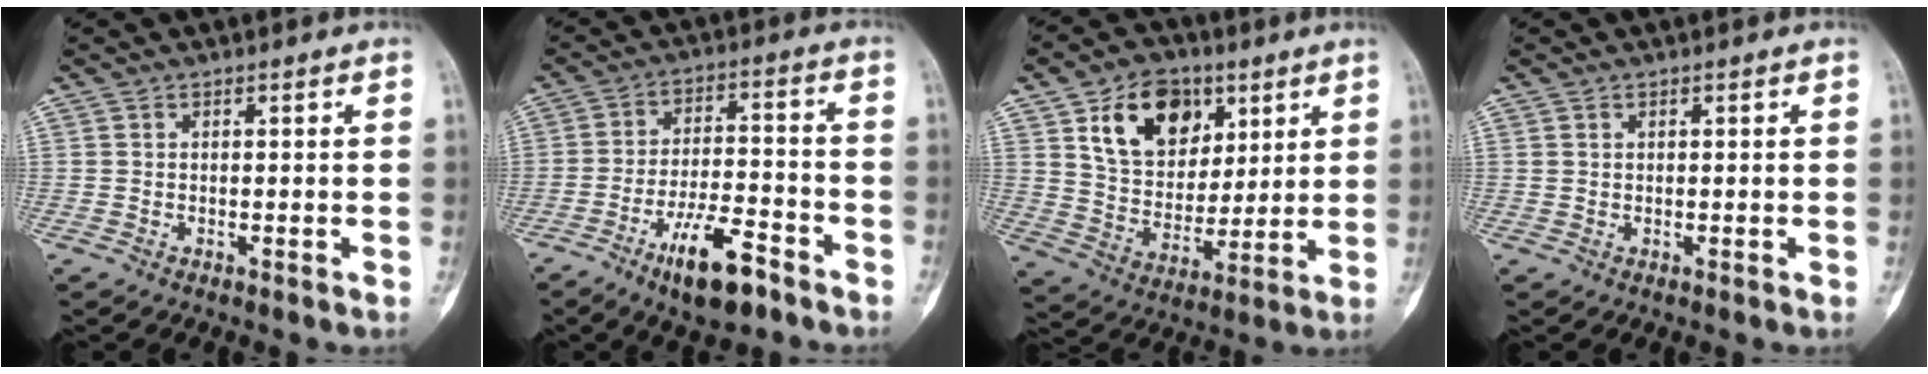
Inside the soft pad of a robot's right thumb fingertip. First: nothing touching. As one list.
[{"total": 15.4, "force": [-9.2, 4.8, 11.3], "torque": [-0.195, 0.055, -0.160]}, {"total": 16.1, "force": [7.3, 11.0, 9.3], "torque": [-0.112, -0.028, 0.135]}, {"total": 0.7, "force": [0.5, 0.4, 0.2], "torque": [0.003, -0.002, 0.008]}]